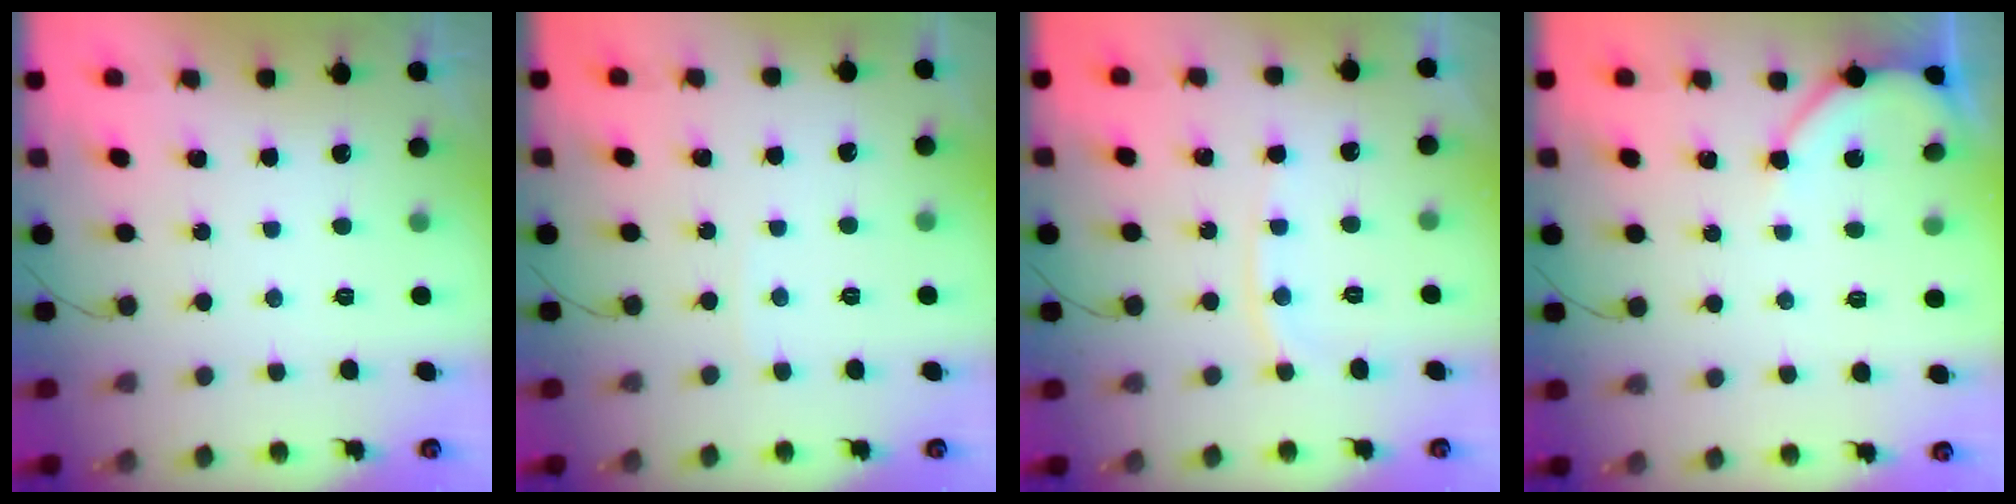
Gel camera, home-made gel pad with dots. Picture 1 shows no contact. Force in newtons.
{"total": 2.0, "press": 2.0, "slide": 0.2}
{"total": 5.7, "press": 5.6, "slide": 0.8}
{"total": 4.9, "press": 4.8, "slide": 0.5}